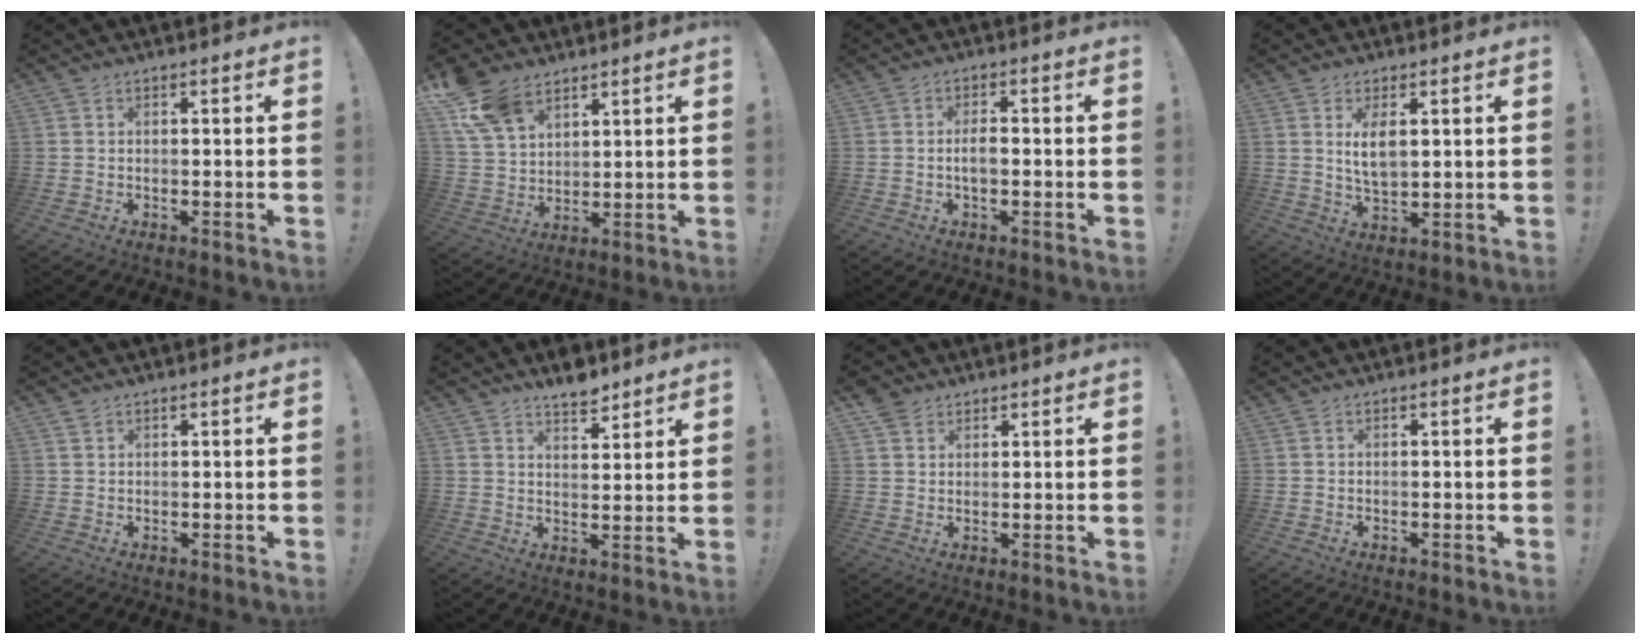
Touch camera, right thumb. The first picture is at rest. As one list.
[{"total": 11.8, "force": [8.0, 7.0, 5.0], "torque": [-0.095, -0.040, 0.158]}, {"total": 3.3, "force": [-0.8, 1.4, 2.9], "torque": [-0.050, 0.001, -0.020]}, {"total": 5.5, "force": [1.4, 2.5, 4.7], "torque": [-0.086, -0.004, 0.020]}, {"total": 1.1, "force": [0.9, 0.6, 0.3], "torque": [0.000, -0.003, 0.017]}, {"total": 6.5, "force": [5.7, 2.0, 2.4], "torque": [-0.025, -0.040, 0.101]}, {"total": 3.4, "force": [2.5, 2.3, 0.6], "torque": [-0.011, -0.011, 0.047]}, {"total": 0.0}]